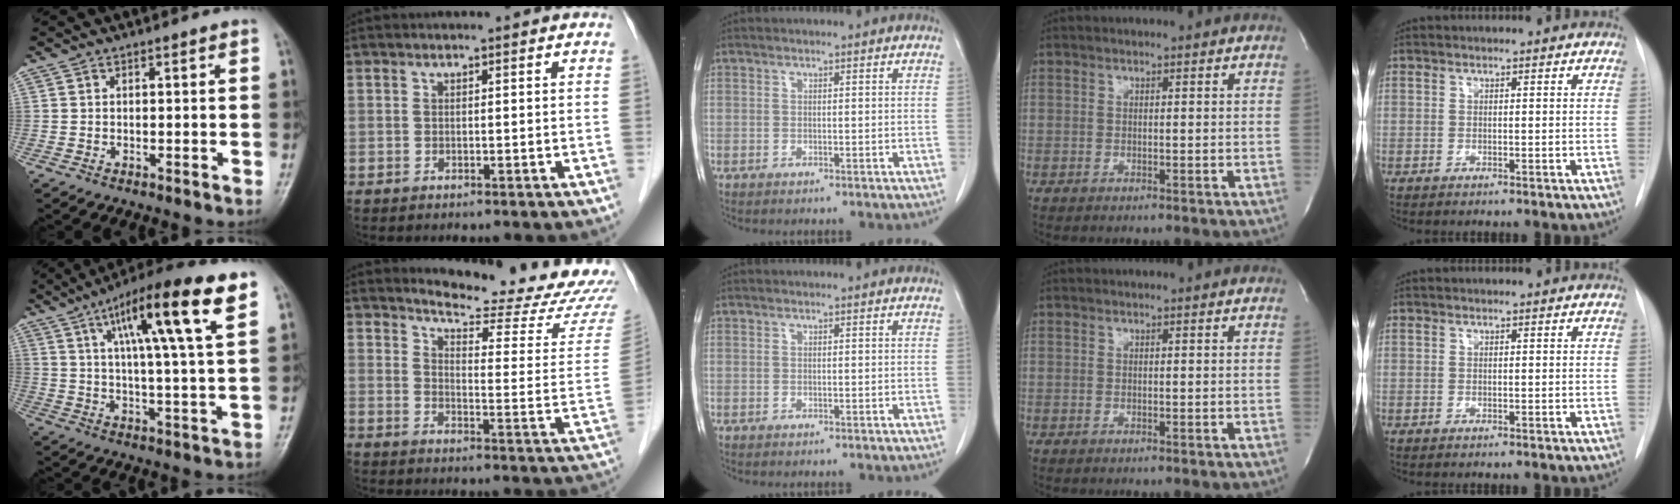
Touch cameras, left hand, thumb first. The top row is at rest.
{"thumb": {"total": 18.0, "force": [8.4, 2.5, 15.8], "torque": [-0.247, -0.013, 0.128]}, "index": {"total": 19.8, "force": [19.2, 1.3, 4.9], "torque": [-0.065, -0.119, 0.223]}}